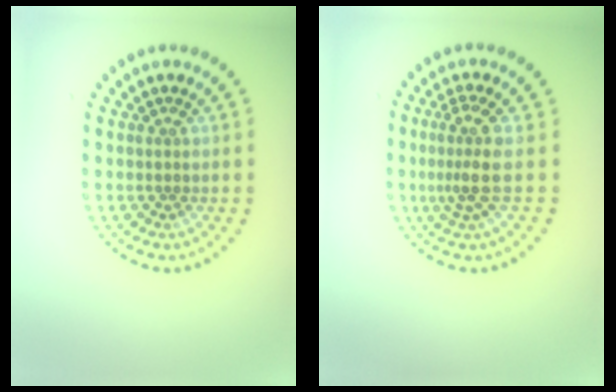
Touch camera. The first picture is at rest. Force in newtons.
{"total": 2.8, "press": 2.1, "slide": 1.9}